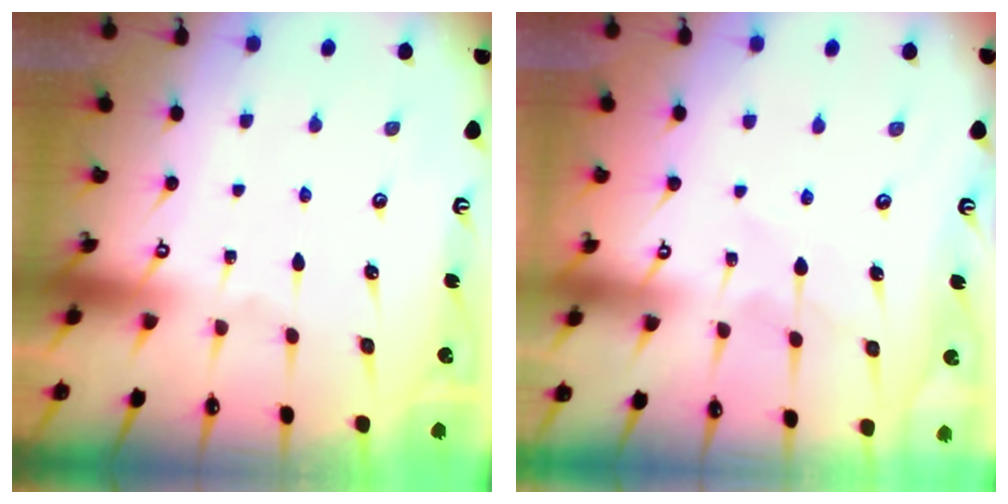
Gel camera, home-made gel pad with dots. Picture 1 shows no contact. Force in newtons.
{"total": 4.3, "press": 4.2, "slide": 0.4}